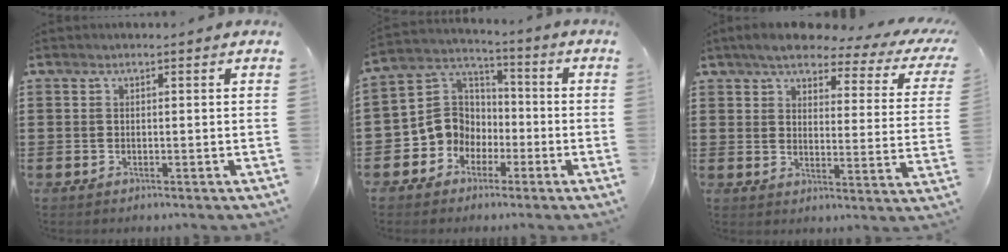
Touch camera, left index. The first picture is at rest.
{"total": 8.5, "force": [-2.3, 7.9, 2.3], "torque": [-0.096, 0.005, -0.048]}
{"total": 5.0, "force": [4.1, 1.0, 2.6], "torque": [-0.067, -0.023, 0.064]}